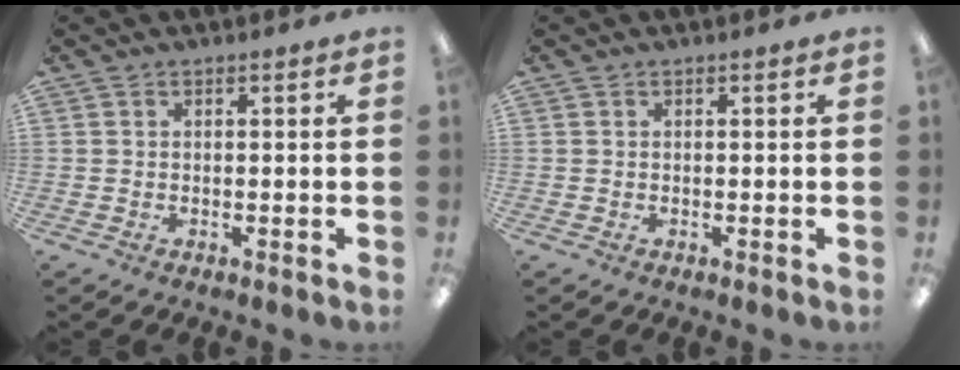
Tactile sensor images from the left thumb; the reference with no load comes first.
{"total": 0.0}